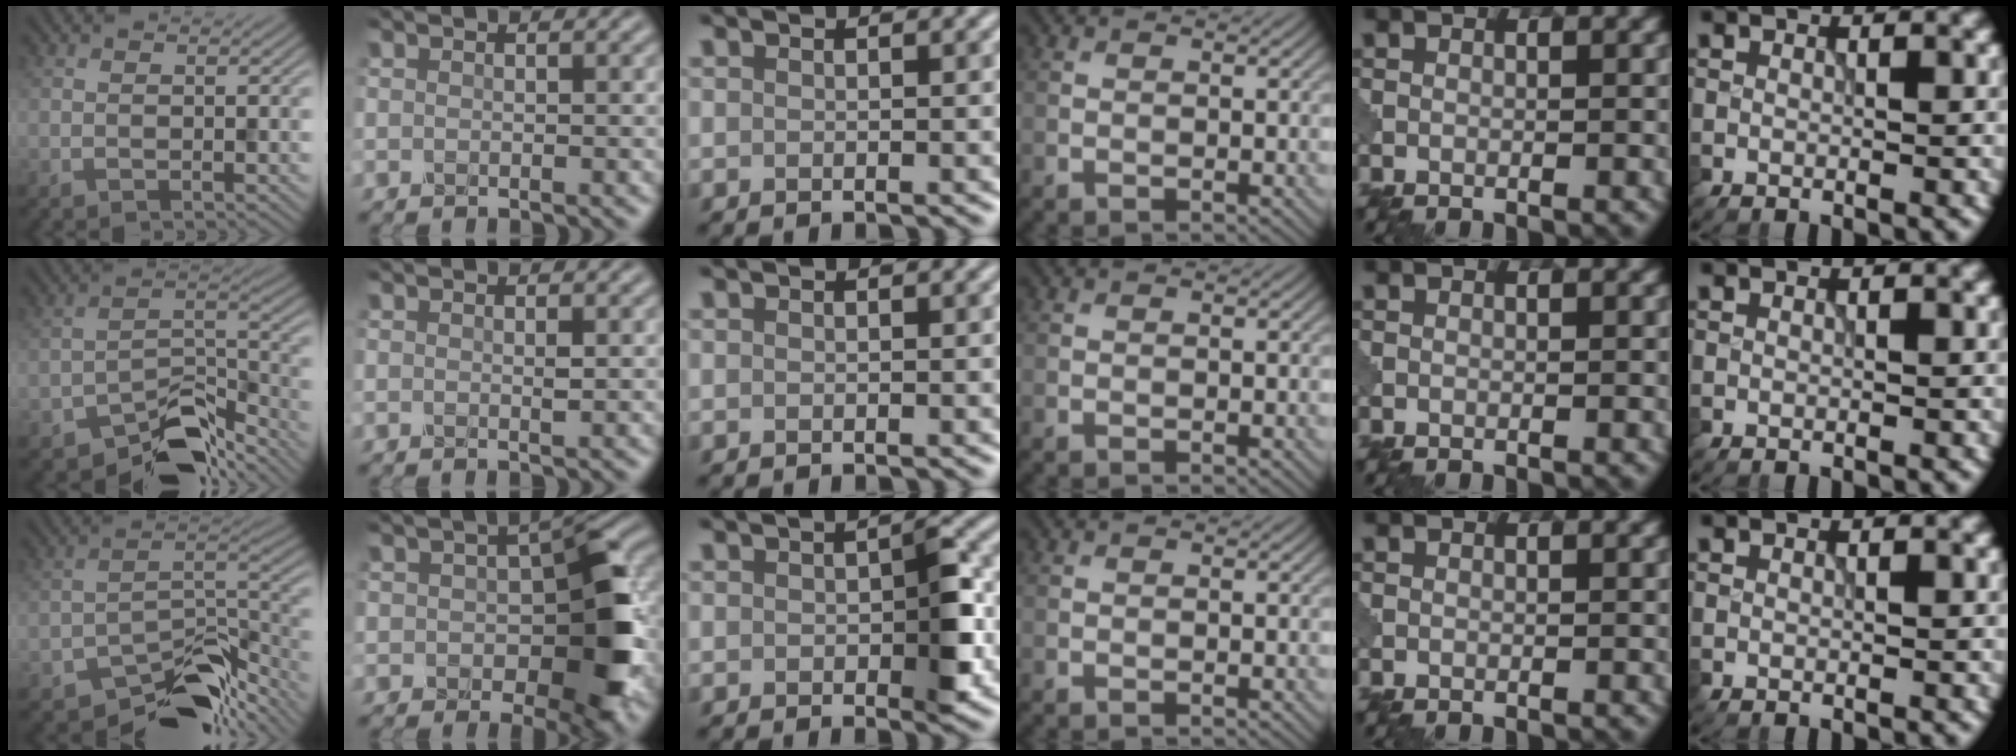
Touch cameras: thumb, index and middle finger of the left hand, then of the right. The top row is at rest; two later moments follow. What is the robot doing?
{"motion": "disassemble", "object": "pitcher"}